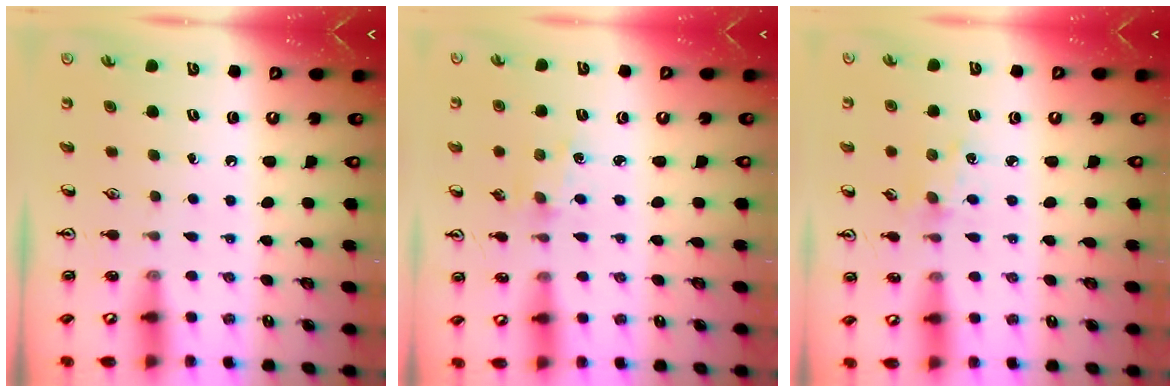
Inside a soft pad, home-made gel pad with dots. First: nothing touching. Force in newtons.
{"total": 1.4, "press": 1.4, "slide": 0.3}
{"total": 1.6, "press": 1.5, "slide": 0.3}